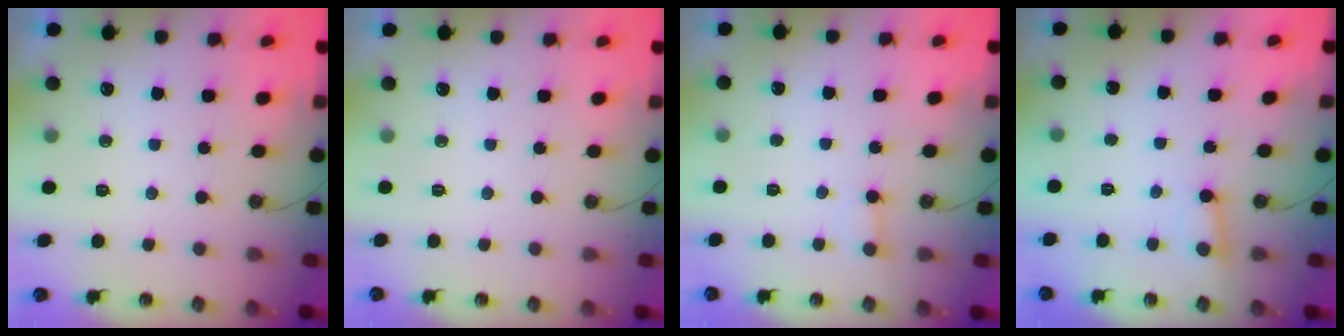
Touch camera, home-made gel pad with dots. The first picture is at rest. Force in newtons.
{"total": 0.0}
{"total": 1.9, "press": 1.9, "slide": 0.2}
{"total": 2.6, "press": 2.5, "slide": 0.7}